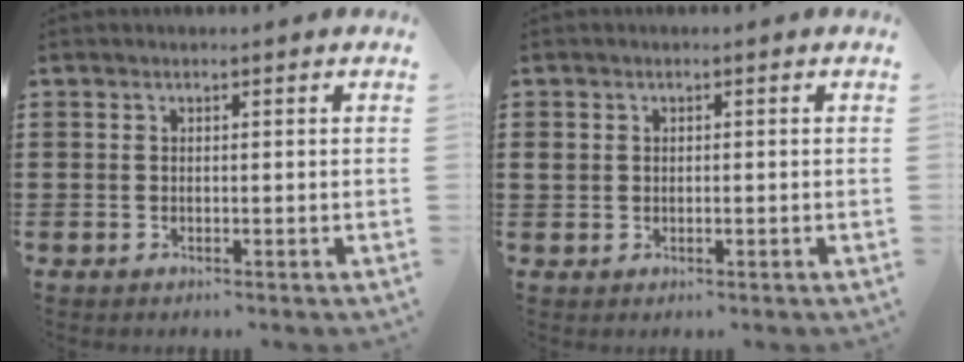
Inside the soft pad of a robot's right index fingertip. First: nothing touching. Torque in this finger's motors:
{"motor_torque": [0.14, 0.04, 0.00, 0.00]}